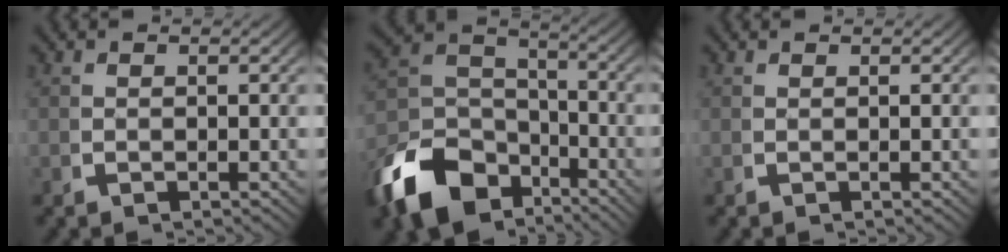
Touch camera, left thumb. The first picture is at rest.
{"total": 12.8, "force": [-5.0, 8.9, 7.8], "torque": [-0.154, -0.041, -0.071]}
{"total": 0.0}